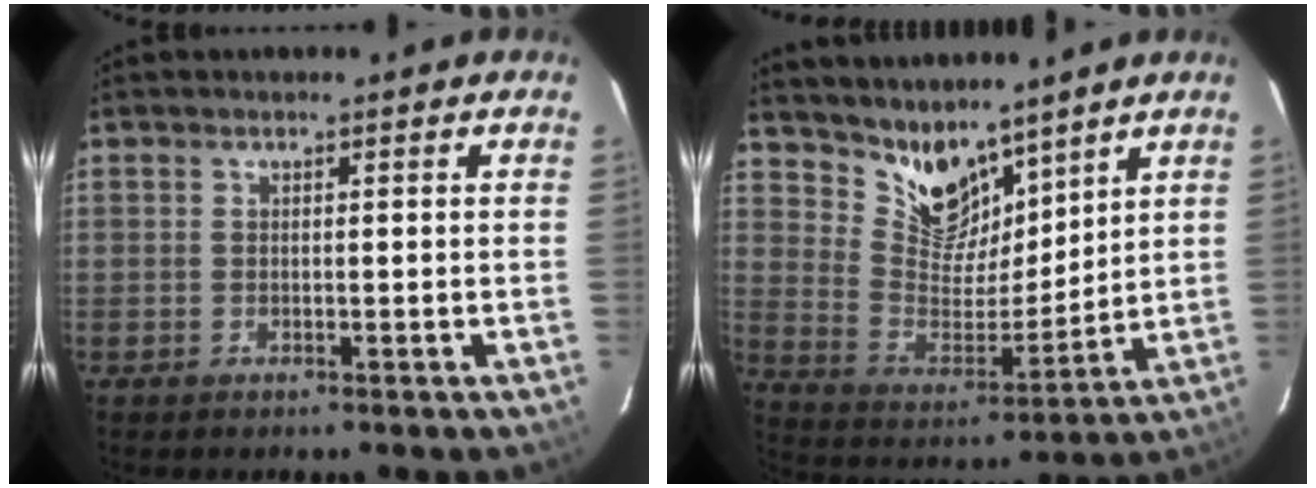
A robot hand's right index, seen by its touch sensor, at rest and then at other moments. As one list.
[{"total": 11.2, "force": [9.2, 5.2, 3.8], "torque": [-0.070, -0.005, 0.183]}]